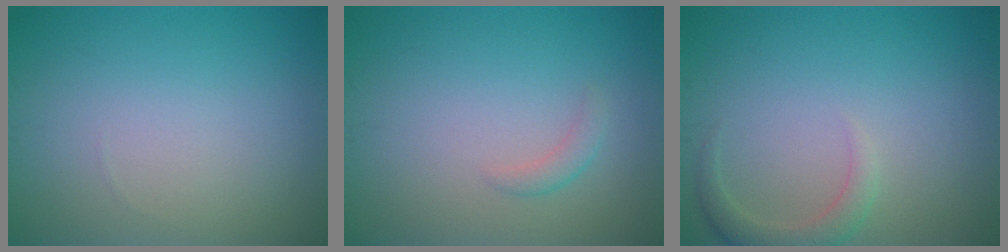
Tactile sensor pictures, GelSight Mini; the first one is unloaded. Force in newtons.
{"total": 1.1, "press": 1.1, "slide": 0.0}
{"total": 2.2, "press": 2.2, "slide": 0.3}